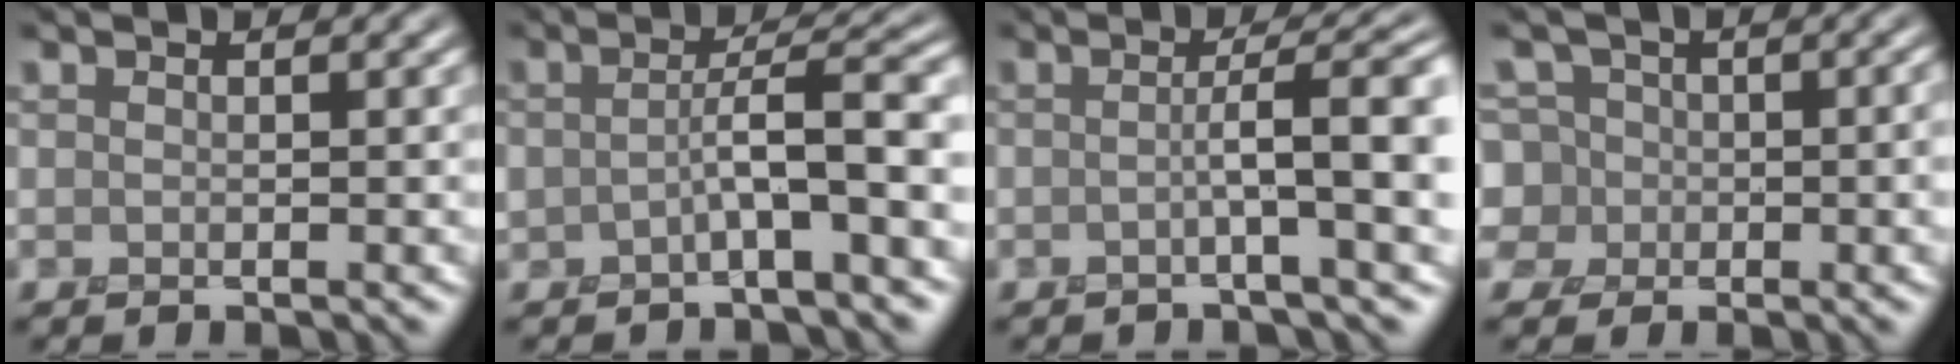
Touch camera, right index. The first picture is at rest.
{"total": 4.5, "force": [-1.2, 1.0, 4.3], "torque": [-0.071, 0.022, -0.027]}
{"total": 5.7, "force": [-0.4, 0.9, 5.6], "torque": [-0.080, 0.012, -0.016]}
{"total": 8.0, "force": [0.1, 6.9, 3.9], "torque": [-0.059, 0.035, -0.045]}